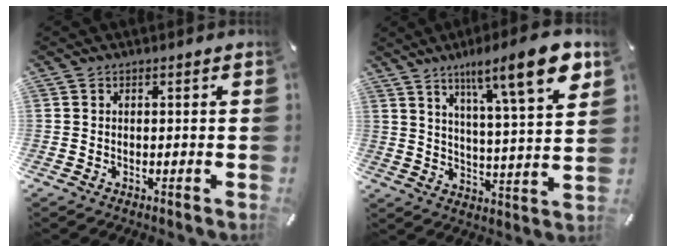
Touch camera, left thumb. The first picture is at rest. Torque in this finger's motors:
{"motor_torque": [2.13, 2.09, 1.42, -1.35, 0.16]}